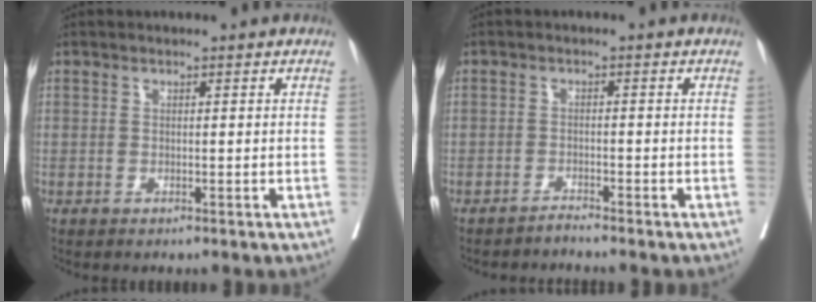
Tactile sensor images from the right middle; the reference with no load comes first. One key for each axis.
{"total": 2.0, "fx": 1.6, "fy": -1.1, "fz": -0.7, "tx": 0.021, "ty": -0.011, "tz": 0.027}